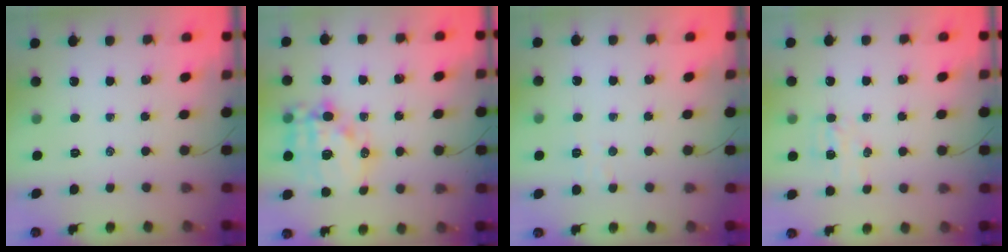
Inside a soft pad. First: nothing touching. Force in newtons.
{"total": 16.9, "press": 16.5, "slide": 3.5}
{"total": 4.6, "press": 4.5, "slide": 1.0}
{"total": 5.8, "press": 5.6, "slide": 1.4}